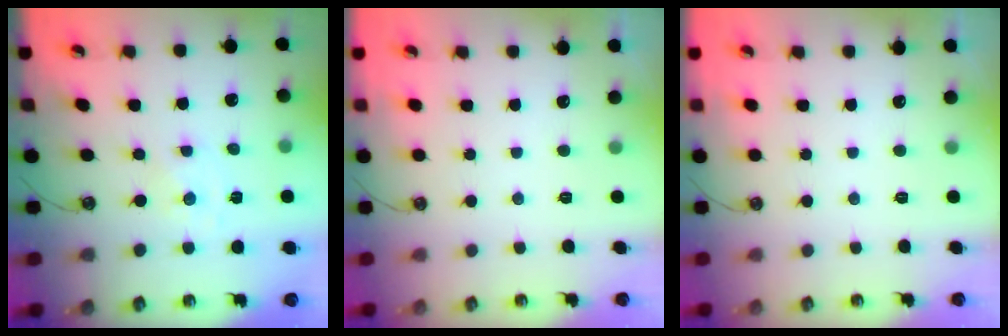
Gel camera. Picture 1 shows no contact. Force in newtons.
{"total": 0.0}
{"total": 0.0}